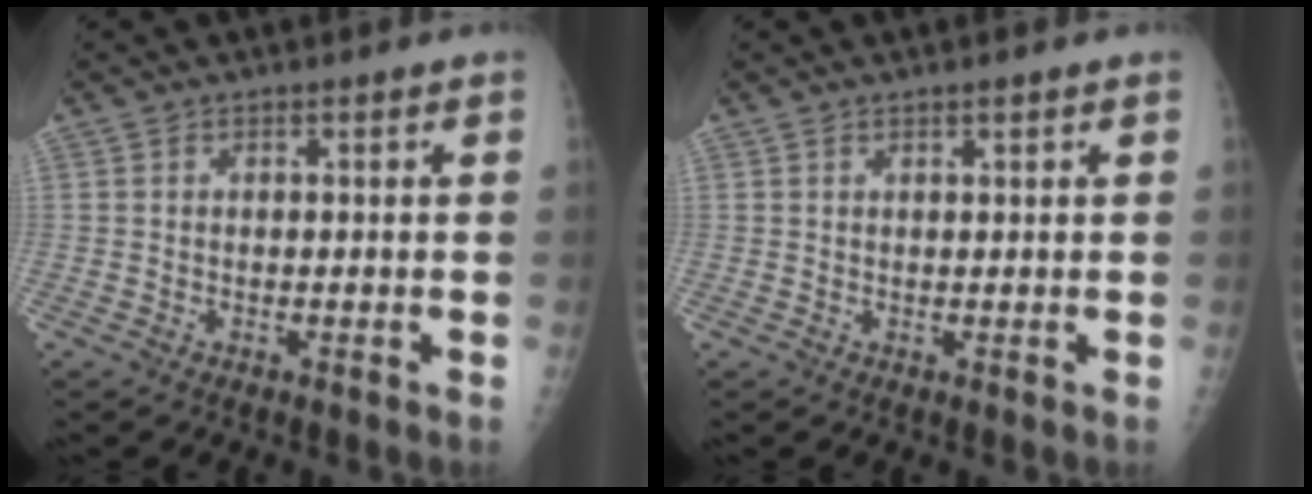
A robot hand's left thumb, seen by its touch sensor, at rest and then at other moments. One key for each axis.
{"total": 0.9, "fx": 0.7, "fy": 0.2, "fz": 0.6, "tx": -0.008, "ty": -0.004, "tz": 0.012}